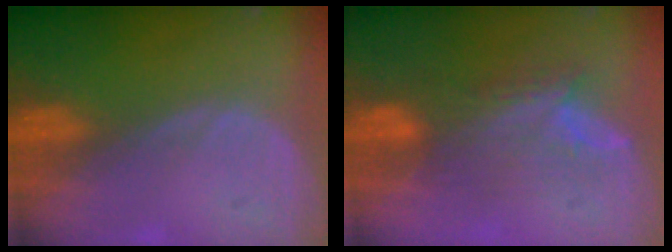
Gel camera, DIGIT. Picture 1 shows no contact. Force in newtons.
{"total": 7.3, "press": 7.1, "slide": 1.7}